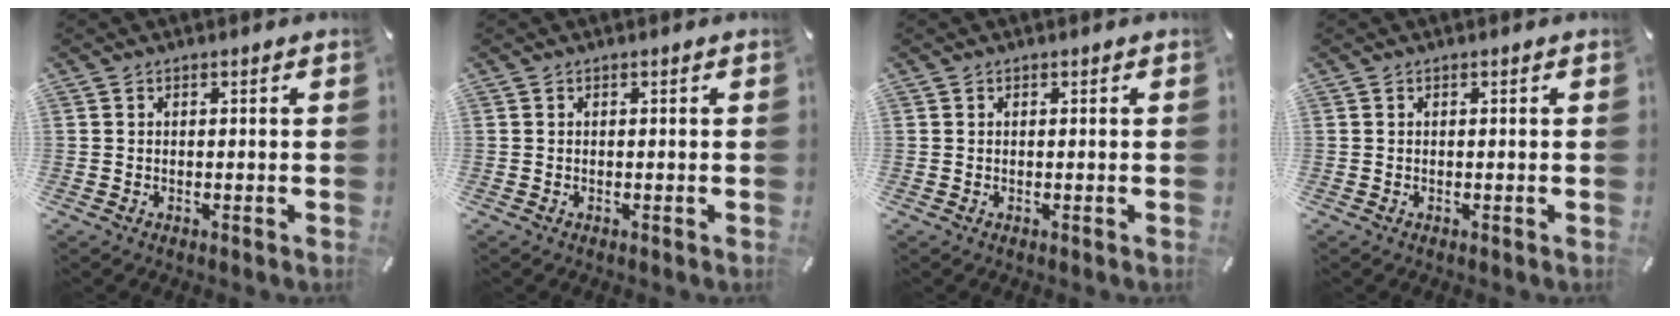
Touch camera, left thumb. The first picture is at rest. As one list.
[{"total": 0.0}, {"total": 0.0}, {"total": 0.0}]